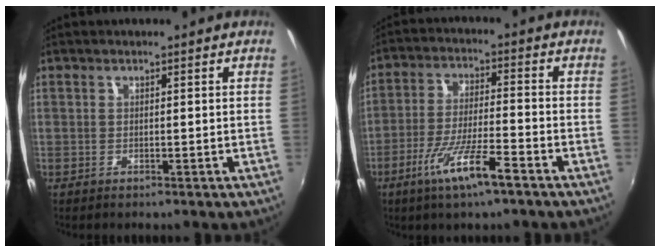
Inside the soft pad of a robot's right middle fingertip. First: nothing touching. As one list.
[{"total": 9.9, "force": [-5.7, 0.8, 8.0], "torque": [-0.159, -0.012, -0.104]}]